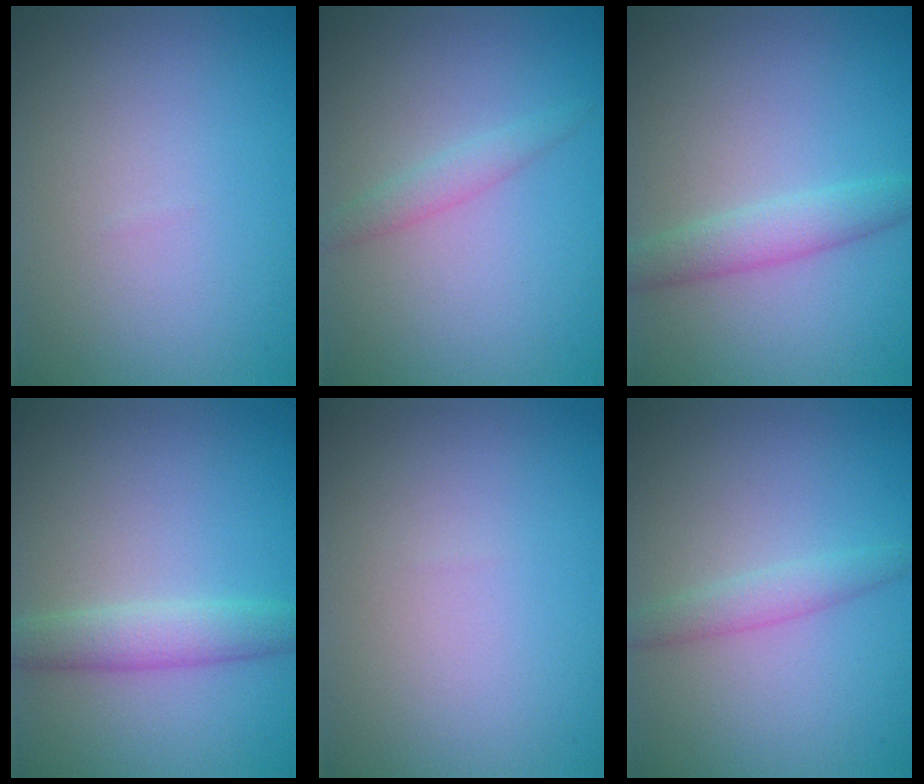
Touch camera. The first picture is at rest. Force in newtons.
{"total": 1.4, "press": 1.4, "slide": 0.1}
{"total": 2.7, "press": 2.7, "slide": 0.2}
{"total": 3.0, "press": 3.0, "slide": 0.0}
{"total": 0.0}
{"total": 1.8, "press": 1.8, "slide": 0.1}